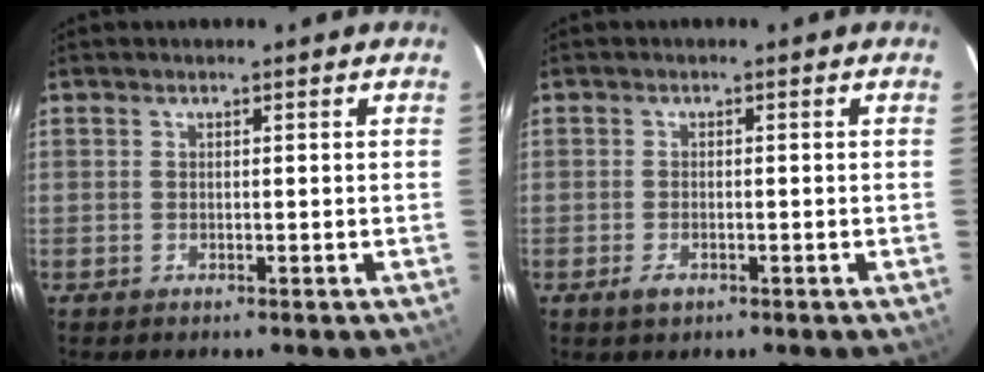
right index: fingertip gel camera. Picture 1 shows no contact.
{"total": 2.2, "force": [-1.1, 1.2, 1.4], "torque": [-0.029, -0.003, -0.018]}